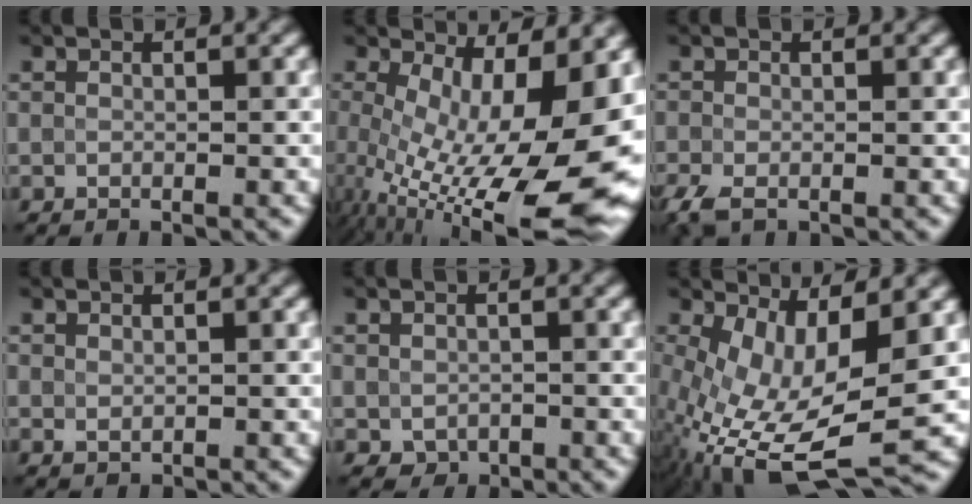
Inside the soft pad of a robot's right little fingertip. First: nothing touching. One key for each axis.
{"total": 18.1, "fx": -2.4, "fy": 7.1, "fz": 16.5, "tx": -0.242, "ty": -0.032, "tz": -0.027}
{"total": 2.1, "fx": -1.2, "fy": 1.1, "fz": 1.3, "tx": -0.038, "ty": -0.008, "tz": -0.027}
{"total": 0.6, "fx": 0.3, "fy": 0.4, "fz": 0.3, "tx": -0.008, "ty": -0.003, "tz": 0.011}
{"total": 1.2, "fx": -0.2, "fy": 1.0, "fz": 0.6, "tx": -0.011, "ty": -0.008, "tz": 0.000}
{"total": 10.8, "fx": -2.0, "fy": 4.5, "fz": 9.6, "tx": -0.200, "ty": -0.031, "tz": -0.020}